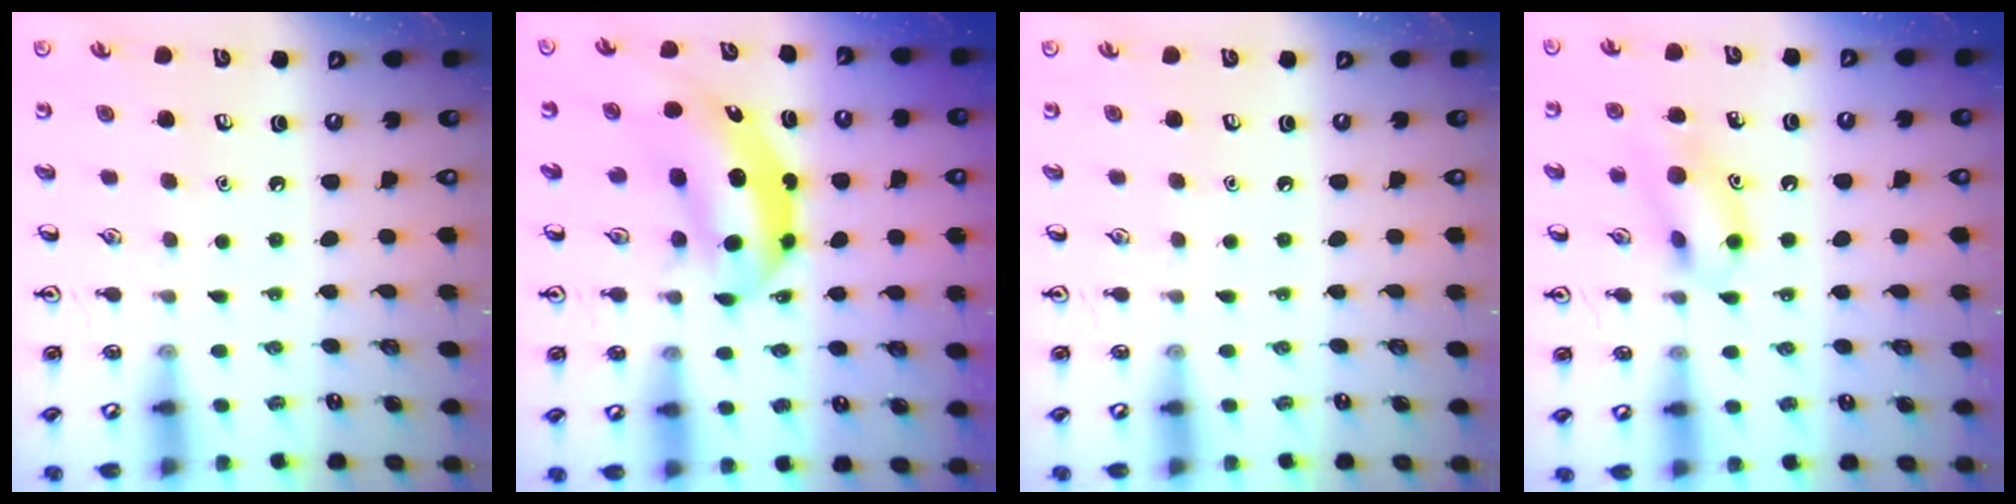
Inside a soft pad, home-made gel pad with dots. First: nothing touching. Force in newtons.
{"total": 5.5, "press": 5.2, "slide": 1.7}
{"total": 0.0}
{"total": 10.7, "press": 10.6, "slide": 1.4}